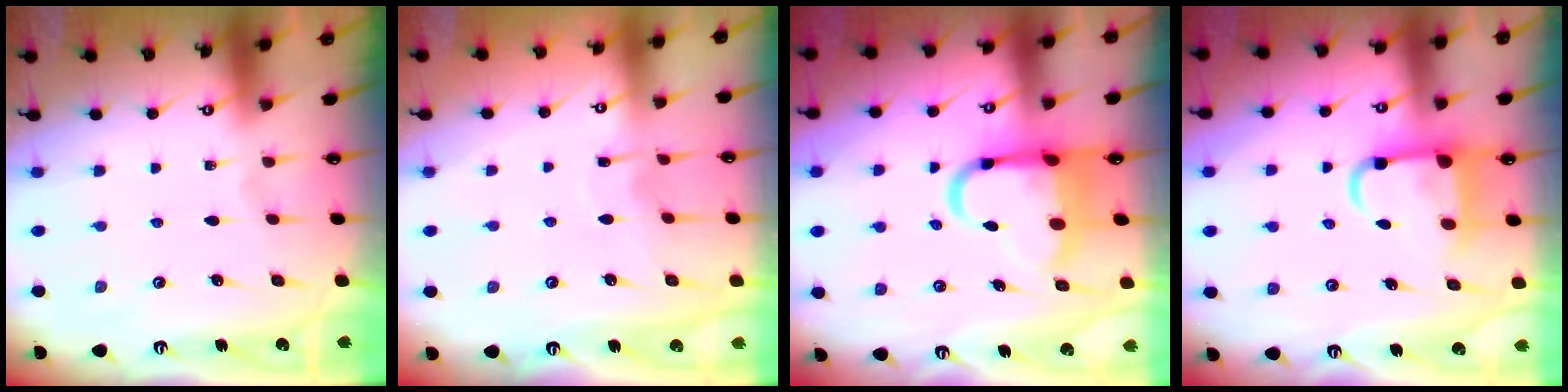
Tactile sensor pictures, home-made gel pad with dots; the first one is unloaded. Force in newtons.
{"total": 4.6, "press": 4.6, "slide": 0.4}
{"total": 10.8, "press": 10.4, "slide": 2.8}
{"total": 7.7, "press": 7.5, "slide": 1.3}